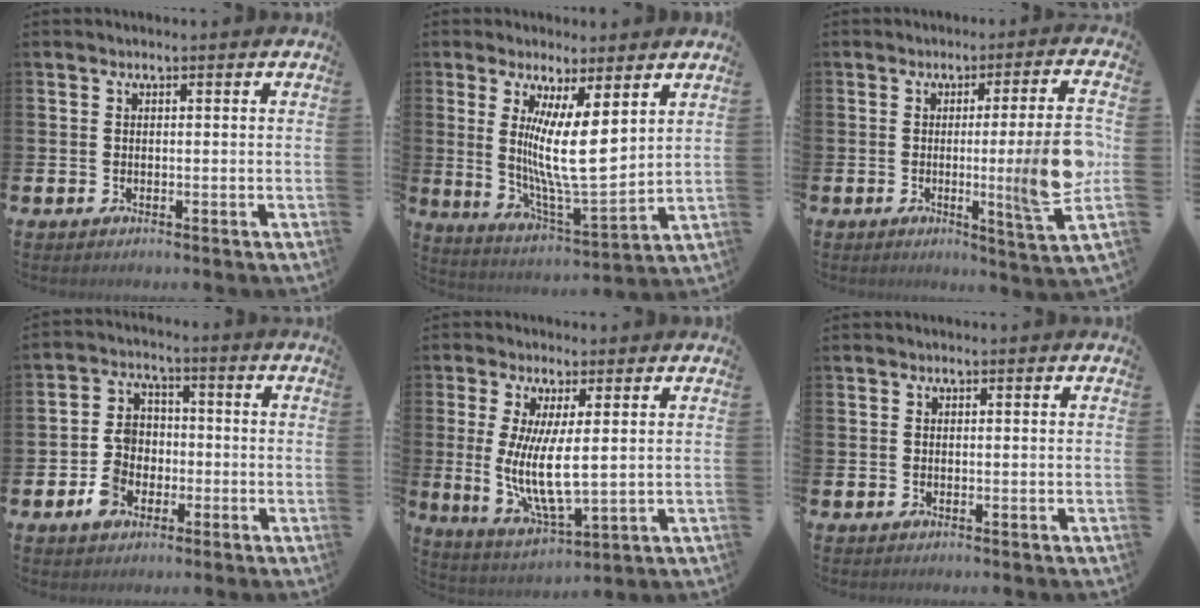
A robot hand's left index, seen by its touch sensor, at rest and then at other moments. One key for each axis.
{"total": 9.6, "fx": 3.9, "fy": 1.6, "fz": 8.6, "tx": -0.154, "ty": -0.033, "tz": 0.067}
{"total": 11.3, "fx": -0.1, "fy": 0.0, "fz": 11.3, "tx": -0.147, "ty": -0.031, "tz": -0.013}
{"total": 5.7, "fx": -1.8, "fy": 4.9, "fz": 2.5, "tx": -0.068, "ty": 0.012, "tz": -0.036}
{"total": 8.6, "fx": 1.5, "fy": 2.5, "fz": 8.1, "tx": -0.149, "ty": -0.023, "tz": 0.024}
{"total": 0.0}